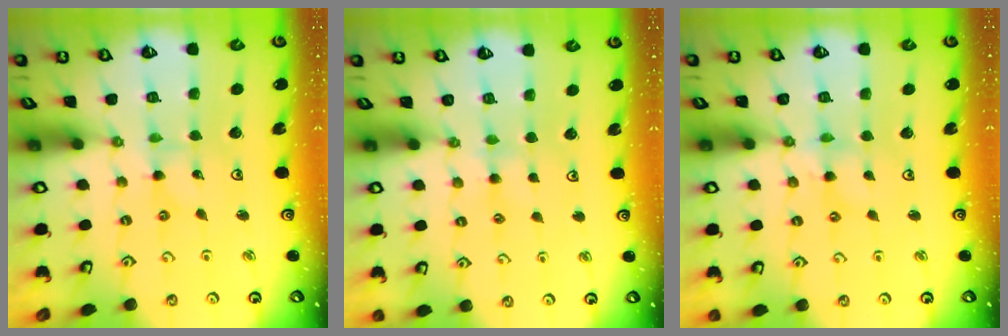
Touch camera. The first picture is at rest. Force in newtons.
{"total": 2.9, "press": 2.8, "slide": 0.6}
{"total": 2.6, "press": 2.6, "slide": 0.4}